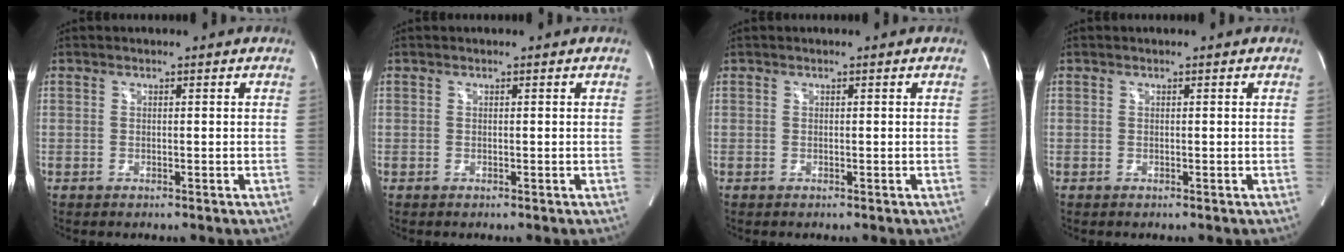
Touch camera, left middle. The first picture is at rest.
{"total": 0.0}
{"total": 0.0}
{"total": 0.0}